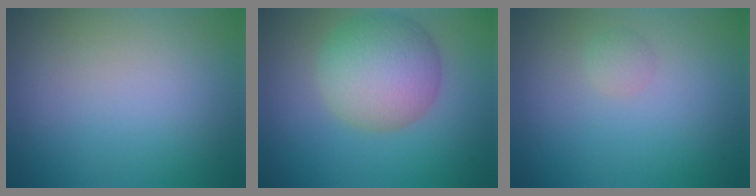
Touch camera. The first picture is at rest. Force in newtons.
{"total": 7.4, "press": 7.4, "slide": 0.1}
{"total": 0.9, "press": 0.9, "slide": 0.1}